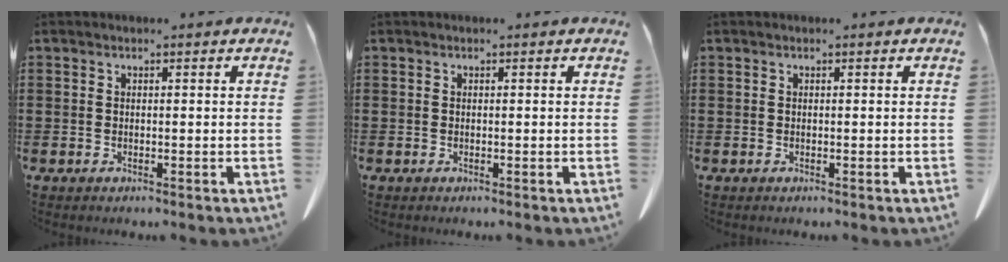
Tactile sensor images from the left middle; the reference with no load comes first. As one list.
[{"total": 0.0}, {"total": 0.0}]